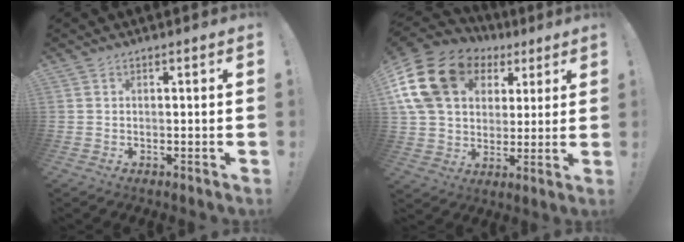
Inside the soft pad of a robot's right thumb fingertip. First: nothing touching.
{"total": 19.6, "force": [7.6, 14.2, 11.2], "torque": [-0.209, -0.020, 0.155]}